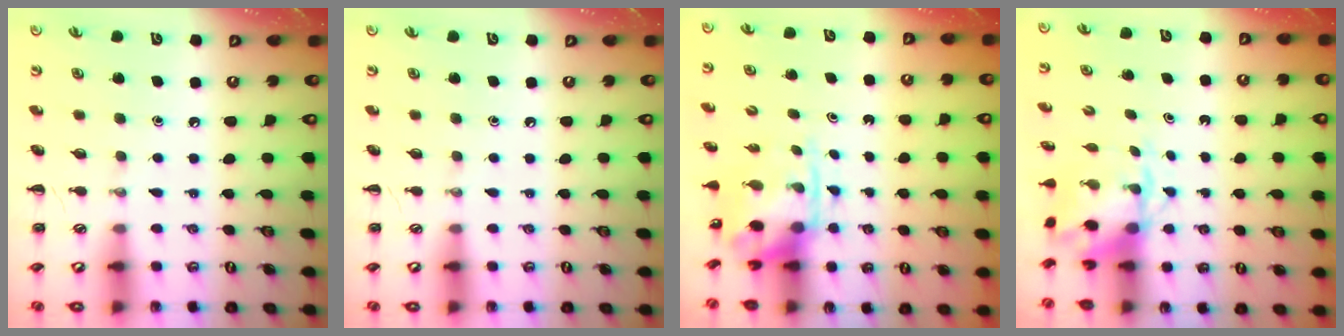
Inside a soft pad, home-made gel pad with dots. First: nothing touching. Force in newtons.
{"total": 0.0}
{"total": 3.9, "press": 3.8, "slide": 0.8}
{"total": 5.5, "press": 5.4, "slide": 0.7}